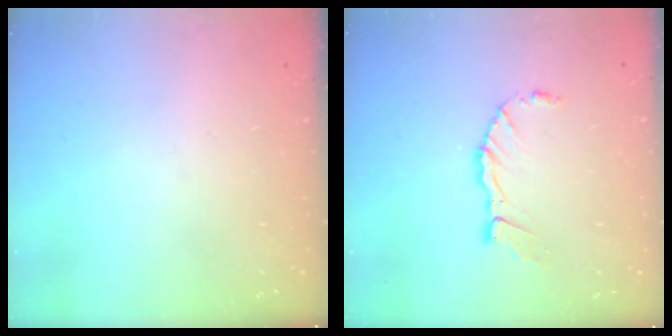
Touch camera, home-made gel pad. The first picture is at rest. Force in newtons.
{"total": 7.9, "press": 7.9, "slide": 0.9}